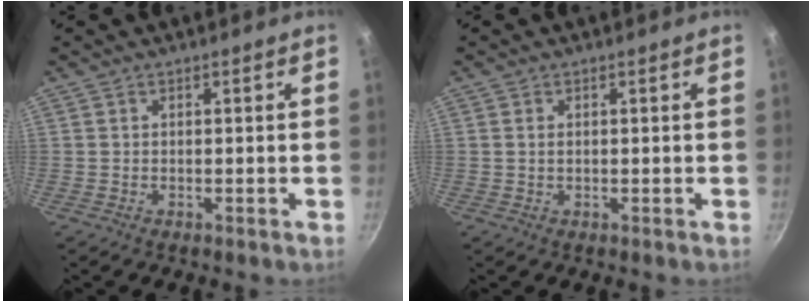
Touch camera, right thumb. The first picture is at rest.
{"total": 0.8, "force": [0.2, 0.5, 0.6], "torque": [-0.011, 0.002, 0.002]}